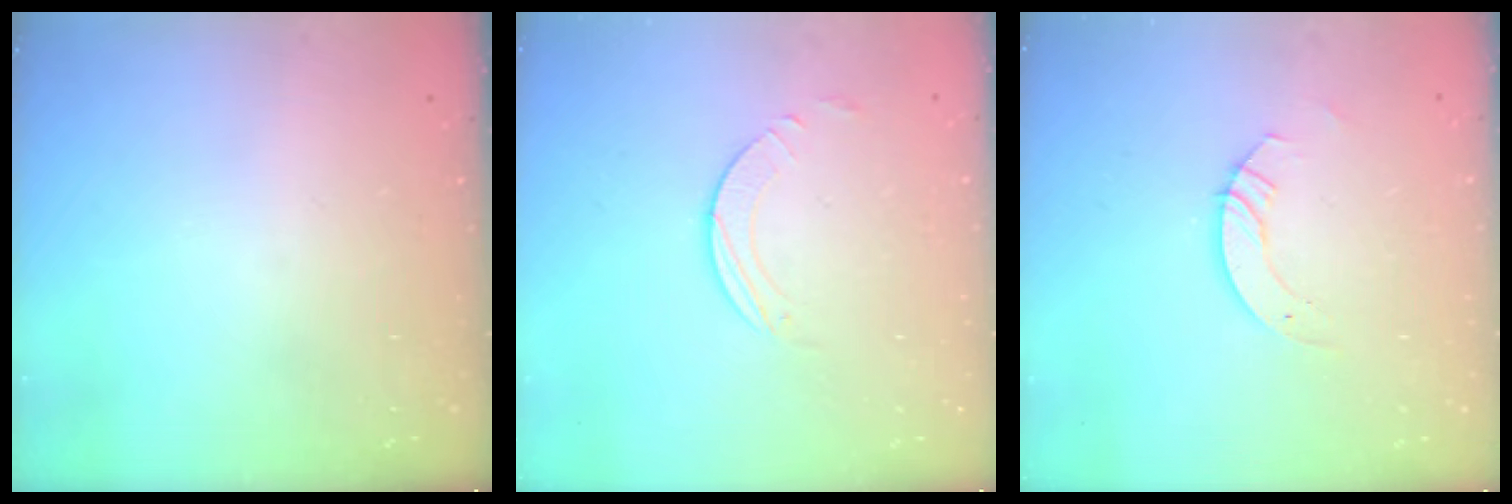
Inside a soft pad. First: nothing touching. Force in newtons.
{"total": 2.8, "press": 2.8, "slide": 0.2}
{"total": 3.7, "press": 3.7, "slide": 0.3}